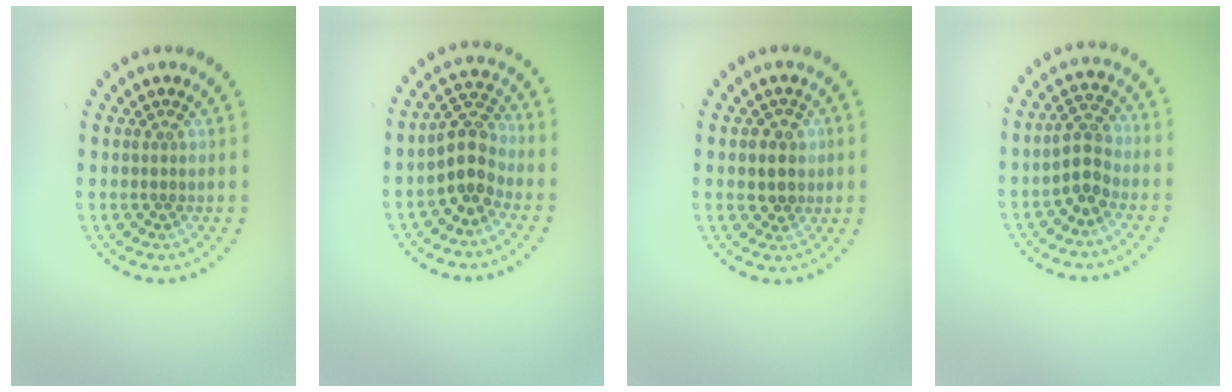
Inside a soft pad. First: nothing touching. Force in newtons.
{"total": 3.4, "press": 3.1, "slide": 1.5}
{"total": 2.0, "press": 1.9, "slide": 0.6}
{"total": 2.7, "press": 2.5, "slide": 1.0}